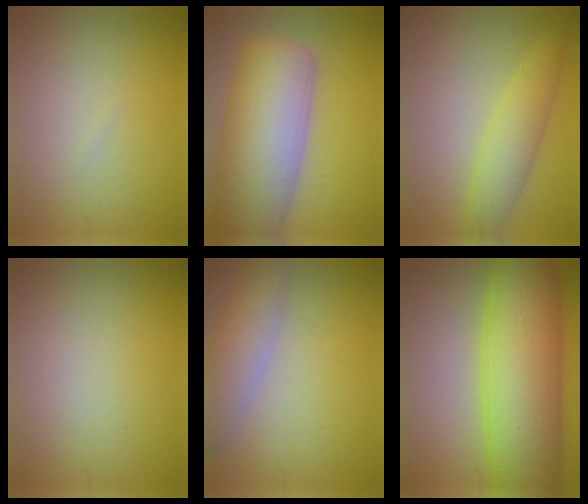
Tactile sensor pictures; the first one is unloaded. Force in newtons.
{"total": 12.7, "press": 12.7, "slide": 1.0}
{"total": 3.3, "press": 3.3, "slide": 0.1}
{"total": 0.0}
{"total": 4.4, "press": 4.4, "slide": 0.4}
{"total": 13.3, "press": 13.3, "slide": 0.5}